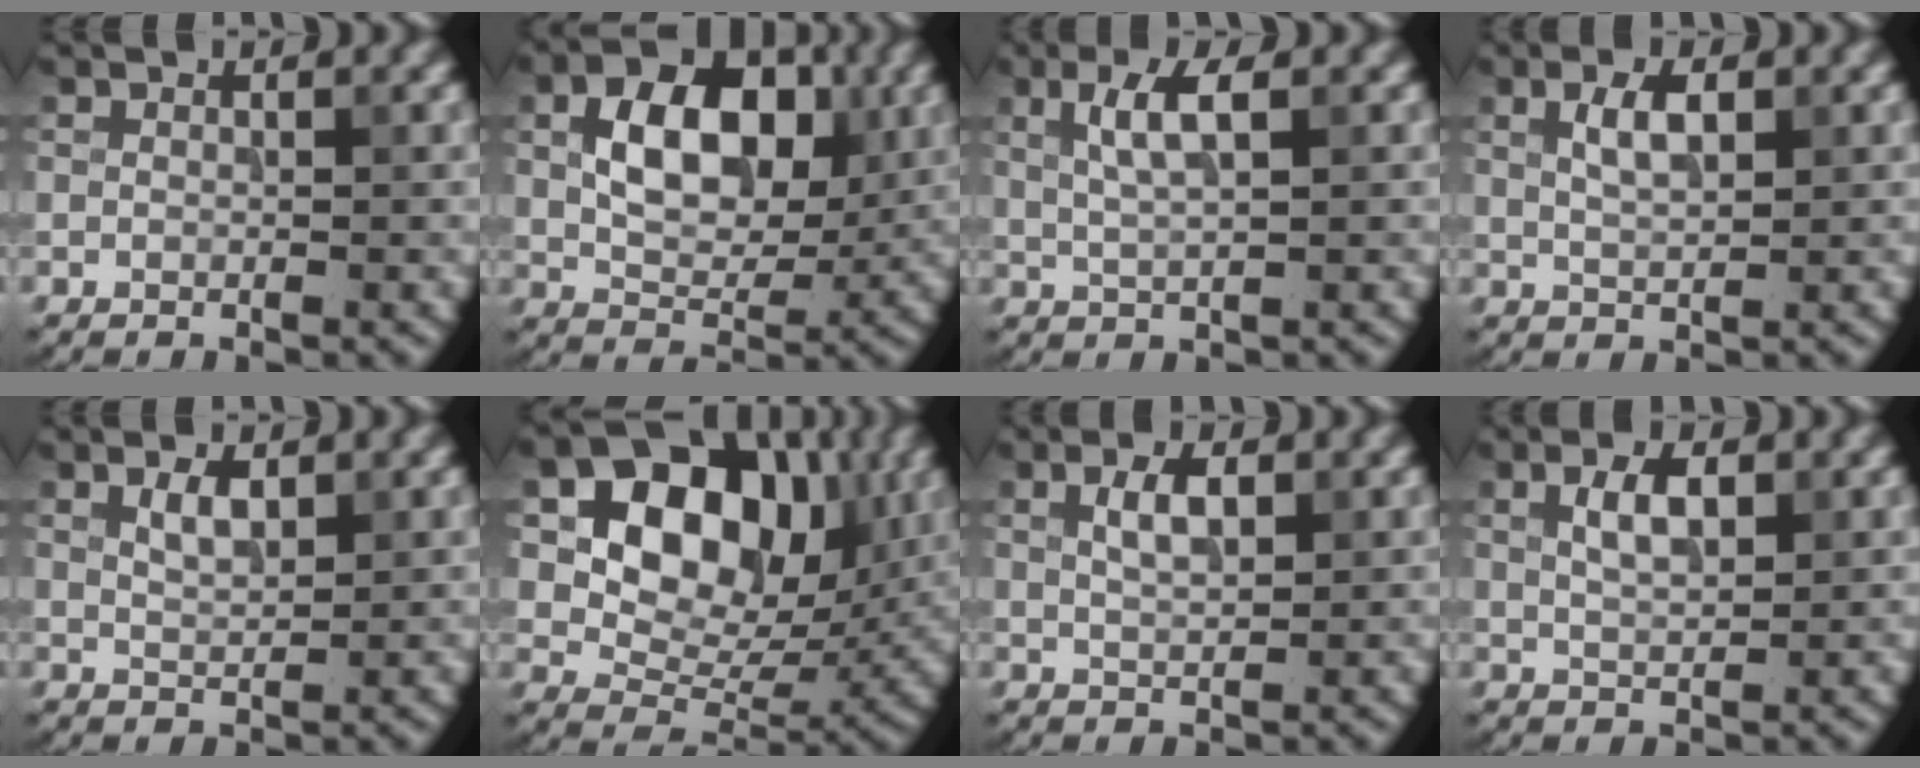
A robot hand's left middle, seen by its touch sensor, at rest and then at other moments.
{"total": 7.8, "force": [1.4, 5.0, 5.8], "torque": [-0.094, 0.002, 0.022]}
{"total": 3.4, "force": [1.2, 0.9, 3.1], "torque": [-0.059, 0.002, 0.023]}
{"total": 2.7, "force": [1.0, 1.1, 2.2], "torque": [-0.047, 0.003, 0.021]}
{"total": 1.8, "force": [0.9, 0.8, 1.4], "torque": [-0.028, 0.000, 0.020]}
{"total": 13.2, "force": [3.7, 8.9, 9.0], "torque": [-0.137, 0.000, 0.064]}
{"total": 2.6, "force": [1.0, 1.1, 2.2], "torque": [-0.045, 0.003, 0.021]}
{"total": 2.9, "force": [1.0, 1.3, 2.4], "torque": [-0.049, 0.003, 0.022]}